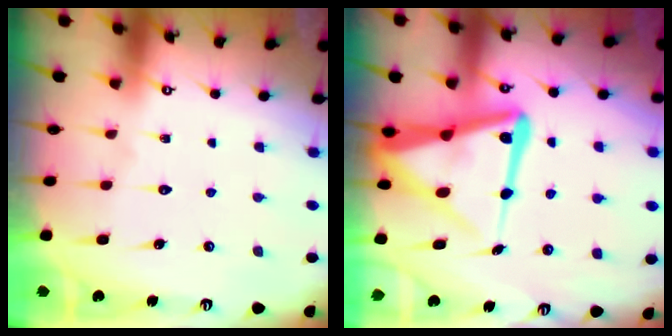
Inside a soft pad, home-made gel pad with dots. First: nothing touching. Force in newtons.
{"total": 15.8, "press": 15.6, "slide": 1.8}